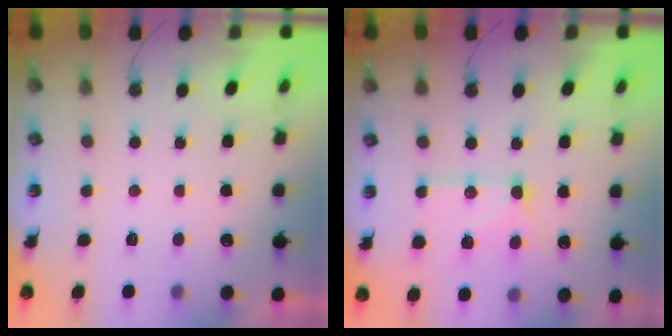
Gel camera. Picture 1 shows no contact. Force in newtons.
{"total": 13.0, "press": 12.9, "slide": 1.3}